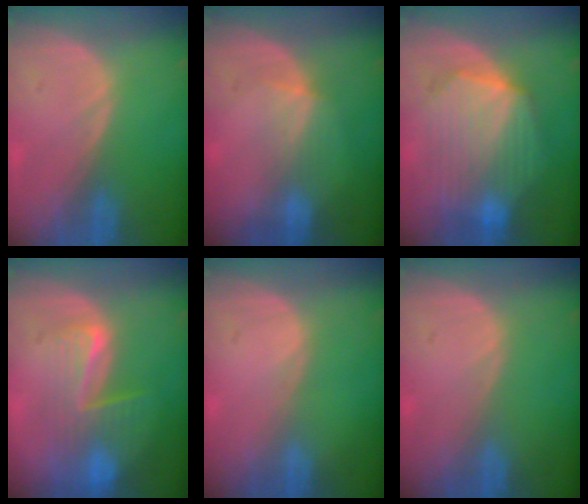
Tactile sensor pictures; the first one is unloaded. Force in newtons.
{"total": 3.0, "press": 2.8, "slide": 1.1}
{"total": 10.6, "press": 10.6, "slide": 0.8}
{"total": 7.4, "press": 7.1, "slide": 2.2}
{"total": 0.0}
{"total": 0.0}